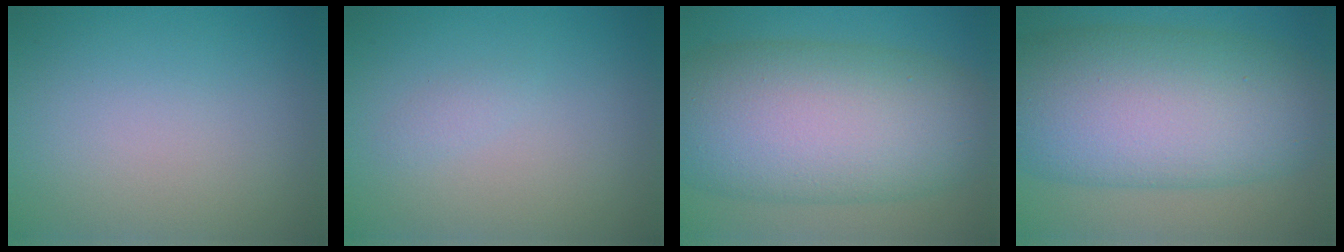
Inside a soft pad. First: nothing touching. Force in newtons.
{"total": 0.7, "press": 0.7, "slide": 0.0}
{"total": 13.7, "press": 13.7, "slide": 0.2}
{"total": 14.2, "press": 14.2, "slide": 0.1}